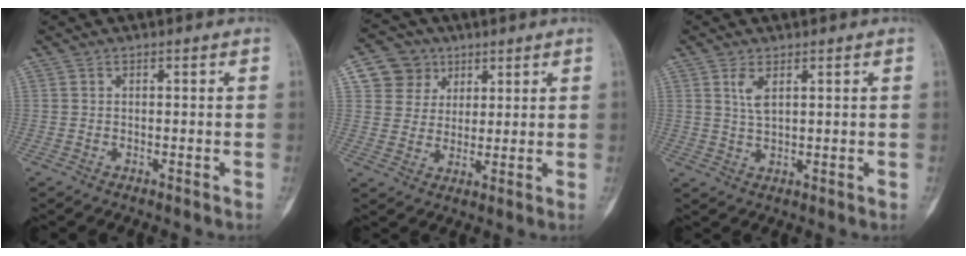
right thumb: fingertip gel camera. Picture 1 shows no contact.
{"total": 7.9, "force": [3.6, 6.9, 1.4], "torque": [0.009, -0.012, 0.065]}
{"total": 3.3, "force": [1.6, 1.4, 2.5], "torque": [-0.048, -0.005, 0.036]}